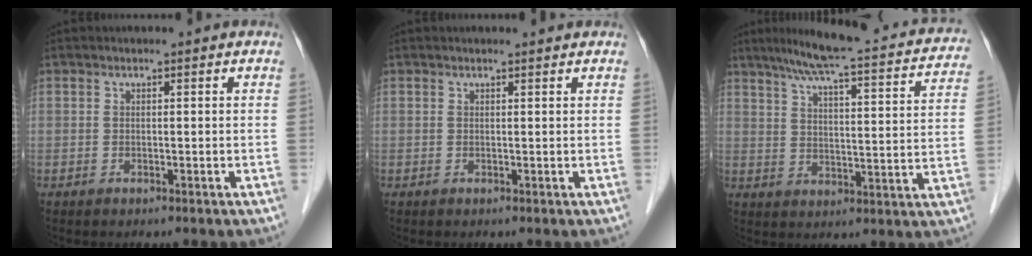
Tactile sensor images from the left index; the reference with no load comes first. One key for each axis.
{"total": 1.4, "fx": 1.3, "fy": -0.1, "fz": 0.3, "tx": -0.011, "ty": 0.002, "tz": 0.017}
{"total": 21.9, "fx": 18.4, "fy": 3.0, "fz": 11.6, "tx": -0.168, "ty": 0.006, "tz": 0.224}